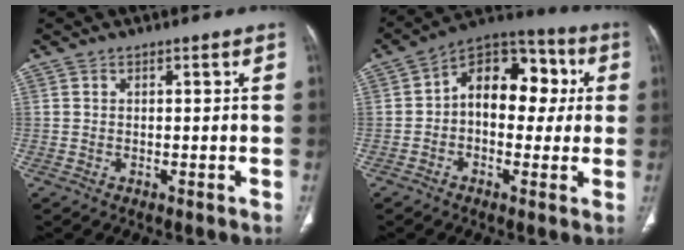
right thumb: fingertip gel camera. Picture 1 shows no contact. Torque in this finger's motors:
{"motor_torque": [0.37, 0.47, 0.69, -0.67, 0.25]}